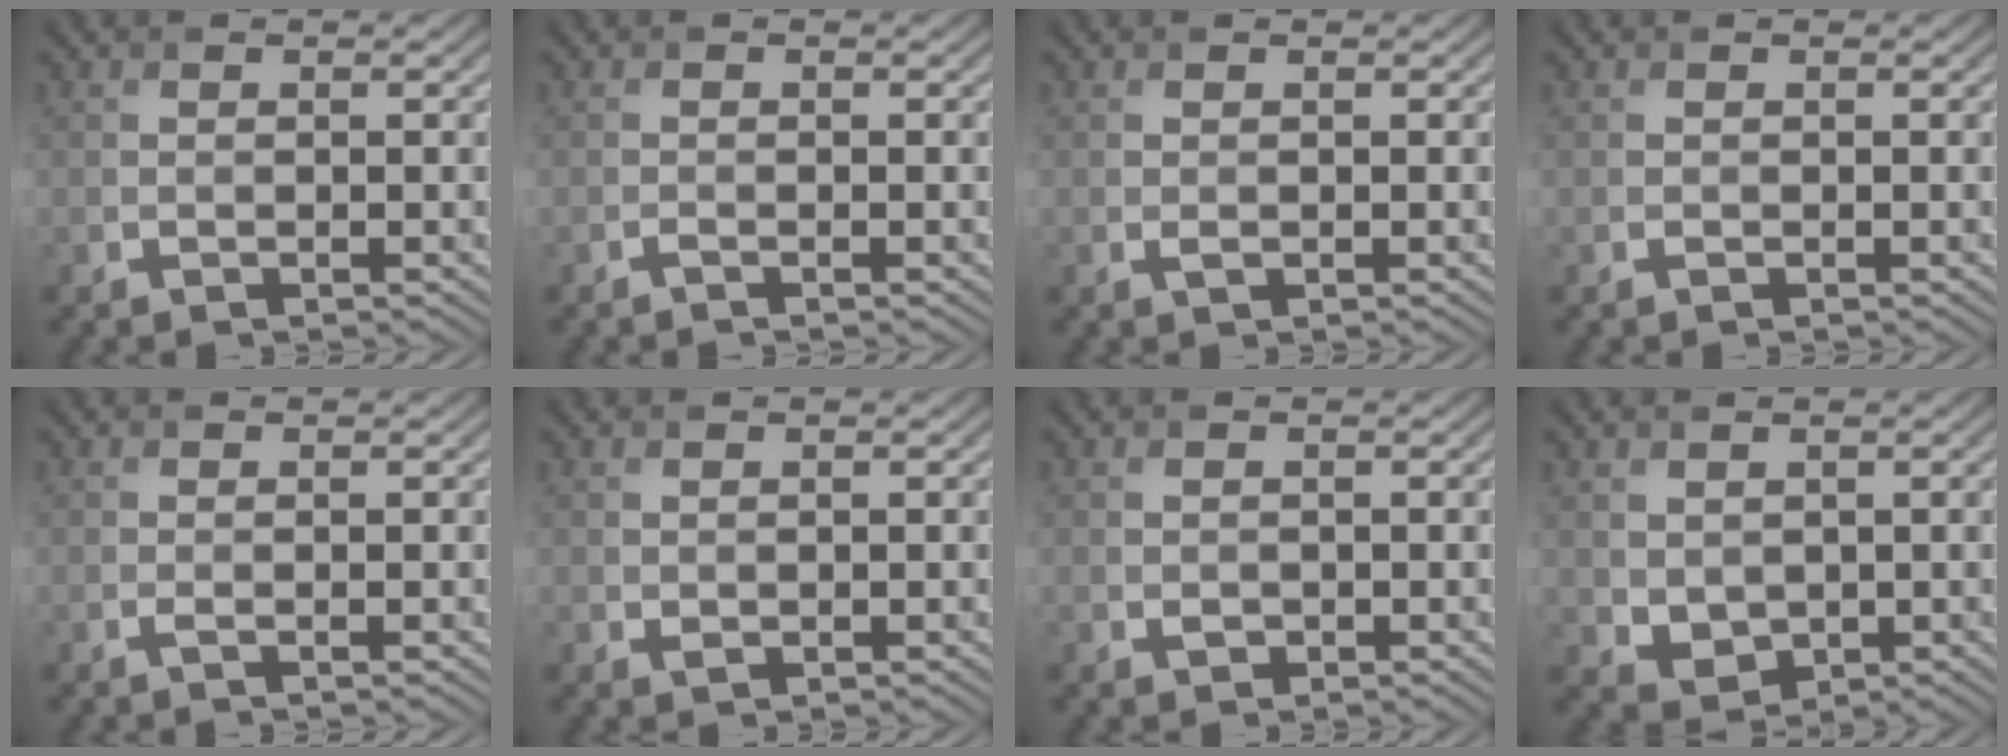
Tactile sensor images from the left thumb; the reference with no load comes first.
{"total": 0.5, "force": [-0.4, 0.0, 0.4], "torque": [-0.006, -0.001, -0.009]}
{"total": 0.5, "force": [0.0, 0.3, 0.5], "torque": [-0.010, -0.002, 0.001]}
{"total": 0.0}
{"total": 0.6, "force": [-0.1, 0.1, 0.5], "torque": [-0.015, -0.003, -0.003]}
{"total": 0.6, "force": [0.3, 0.5, 0.3], "torque": [-0.009, -0.003, 0.009]}
{"total": 0.7, "force": [-0.1, 0.6, 0.3], "torque": [-0.004, -0.005, 0.000]}
{"total": 2.8, "force": [1.0, 2.2, 1.4], "torque": [-0.040, -0.009, 0.025]}